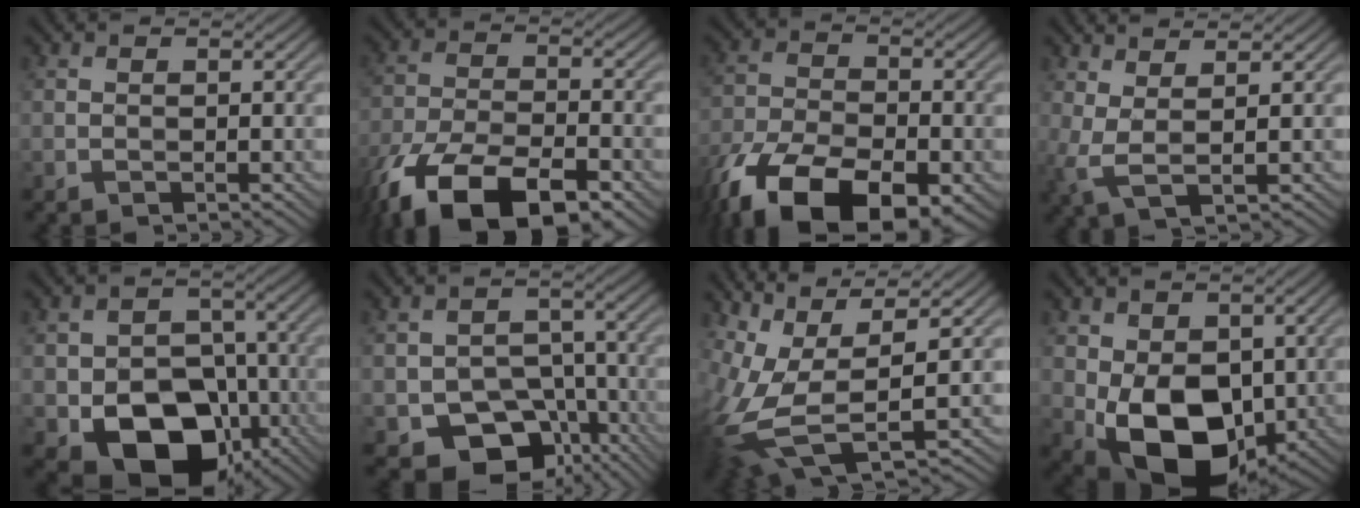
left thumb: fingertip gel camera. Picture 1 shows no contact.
{"total": 15.0, "force": [-9.7, 6.2, 9.6], "torque": [-0.210, -0.029, -0.175]}
{"total": 16.1, "force": [-9.7, 7.6, 10.3], "torque": [-0.227, -0.041, -0.165]}
{"total": 3.7, "force": [1.9, 0.7, 3.1], "torque": [-0.081, 0.005, 0.036]}
{"total": 12.6, "force": [-5.0, 8.8, 7.5], "torque": [-0.117, -0.027, -0.092]}
{"total": 10.6, "force": [-6.1, 7.1, 5.1], "torque": [-0.073, -0.019, -0.099]}
{"total": 12.6, "force": [0.7, 5.1, 11.5], "torque": [-0.282, -0.013, 0.030]}
{"total": 11.9, "force": [-1.2, 8.1, 8.7], "torque": [-0.171, -0.031, -0.017]}